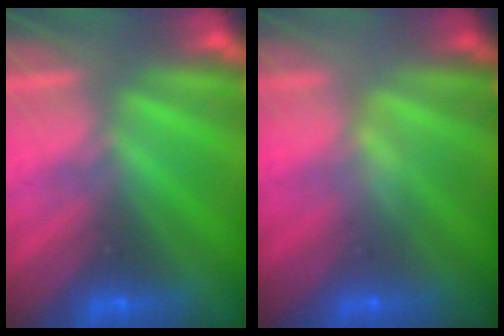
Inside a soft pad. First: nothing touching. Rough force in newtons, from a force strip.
{"total": 2.1}